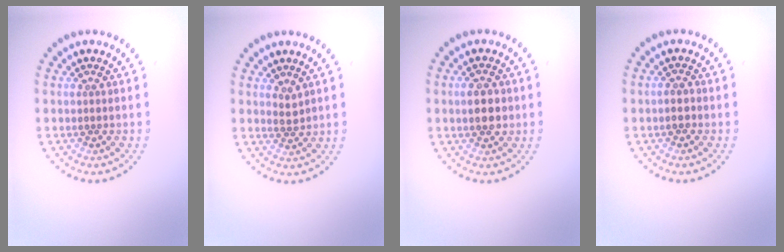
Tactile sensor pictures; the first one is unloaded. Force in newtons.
{"total": 1.1, "press": 0.9, "slide": 0.6}
{"total": 2.9, "press": 2.9, "slide": 0.1}
{"total": 1.2, "press": 1.1, "slide": 0.5}